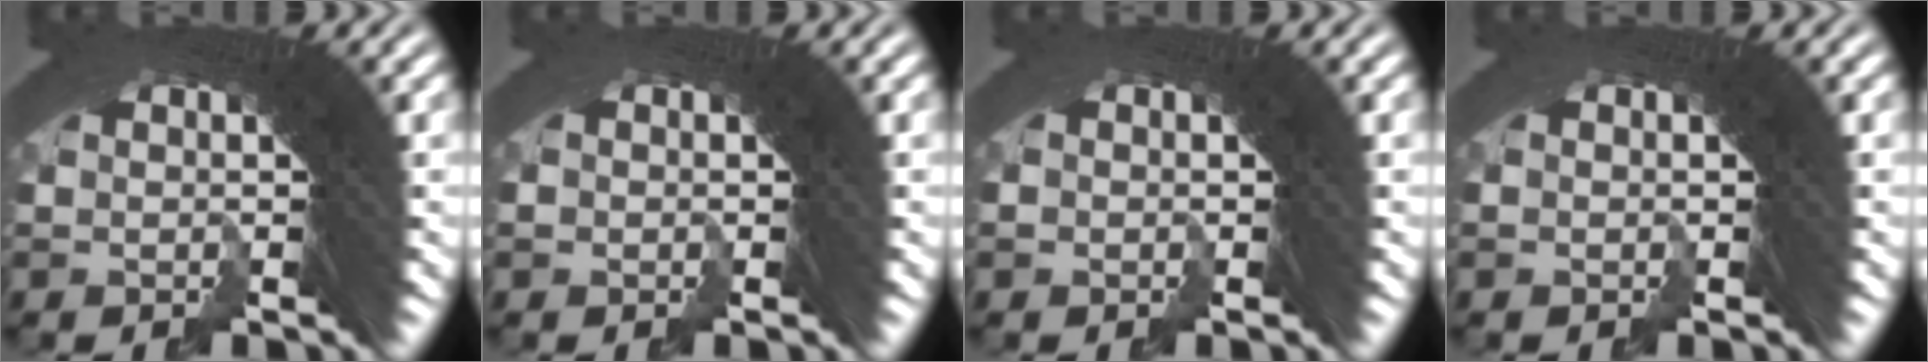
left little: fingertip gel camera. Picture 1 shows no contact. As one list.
[{"total": 0.7, "force": [-0.4, 0.5, -0.2], "torque": [0.001, -0.004, -0.005]}, {"total": 0.6, "force": [-0.4, 0.4, -0.2], "torque": [0.002, -0.003, -0.004]}, {"total": 0.0}]